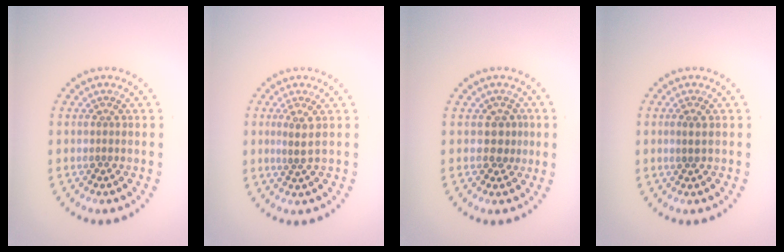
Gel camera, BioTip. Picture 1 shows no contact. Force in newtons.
{"total": 1.6, "press": 1.2, "slide": 1.0}
{"total": 1.6, "press": 1.3, "slide": 0.9}
{"total": 1.0, "press": 0.9, "slide": 0.2}